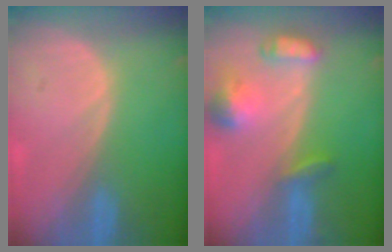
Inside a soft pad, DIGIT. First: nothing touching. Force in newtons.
{"total": 6.3, "press": 6.2, "slide": 0.9}